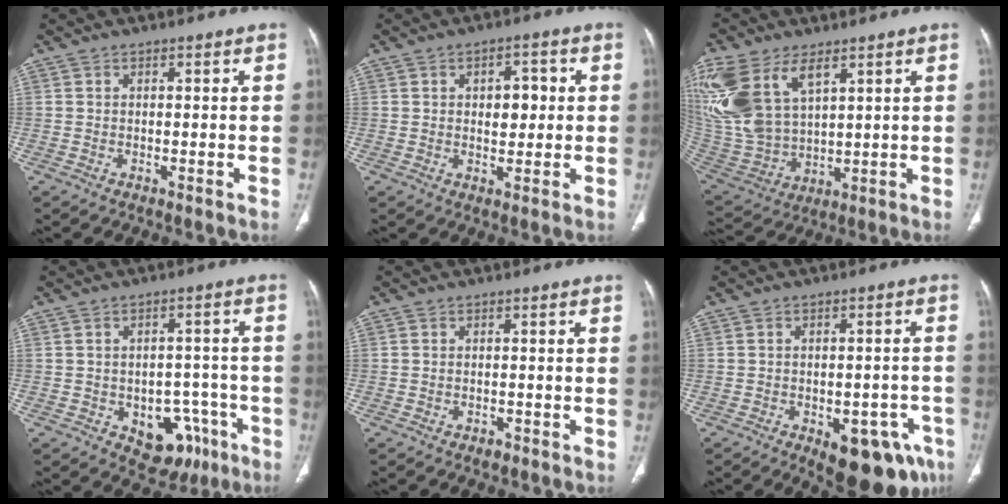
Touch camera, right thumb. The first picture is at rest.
{"total": 5.8, "force": [1.0, 3.5, 4.5], "torque": [-0.042, 0.001, 0.014]}
{"total": 21.4, "force": [9.9, 12.2, 14.5], "torque": [-0.338, -0.014, 0.210]}
{"total": 10.7, "force": [-4.8, 7.3, 6.1], "torque": [-0.039, 0.037, -0.051]}
{"total": 1.3, "force": [-0.8, 0.9, 0.6], "torque": [-0.009, 0.004, -0.008]}
{"total": 13.4, "force": [-6.9, 6.4, 9.6], "torque": [-0.081, 0.028, -0.077]}